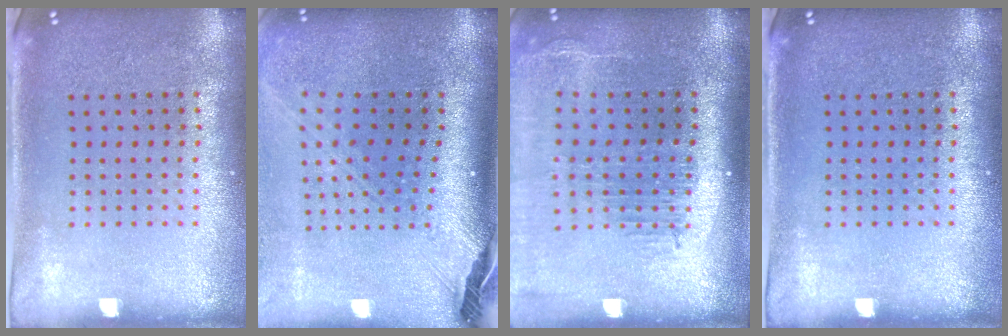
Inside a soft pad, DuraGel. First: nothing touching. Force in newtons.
{"total": 2.8, "press": 2.0, "slide": 2.0}
{"total": 2.5, "press": 2.0, "slide": 1.5}
{"total": 0.0}